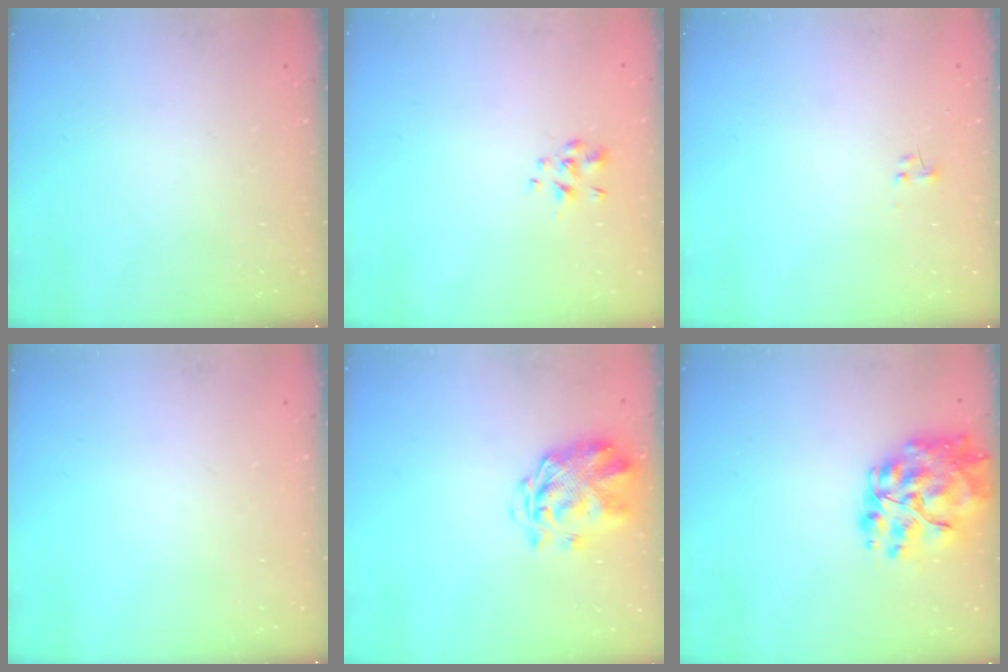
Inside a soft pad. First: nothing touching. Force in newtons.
{"total": 1.6, "press": 1.4, "slide": 0.7}
{"total": 0.6, "press": 0.6, "slide": 0.2}
{"total": 0.0}
{"total": 3.4, "press": 3.0, "slide": 1.6}
{"total": 17.2, "press": 16.1, "slide": 6.1}